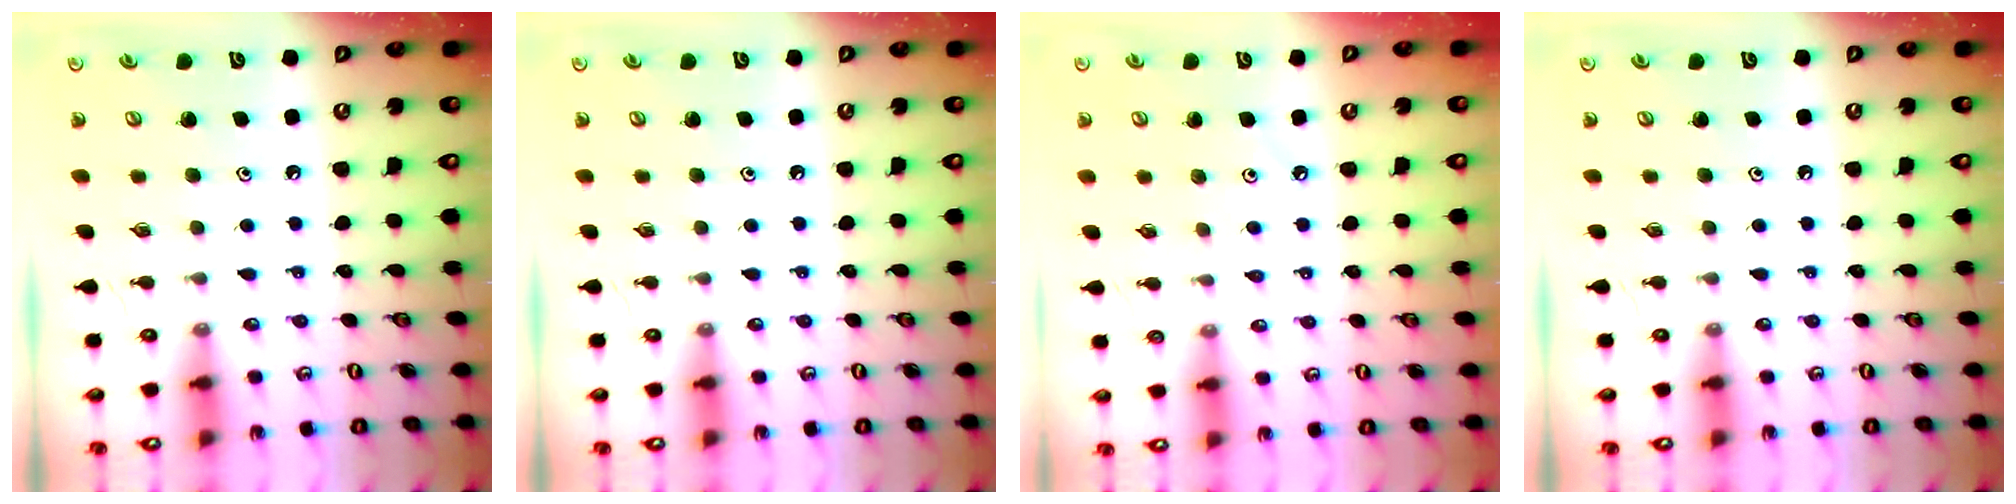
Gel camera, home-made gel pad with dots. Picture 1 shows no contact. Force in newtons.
{"total": 0.0}
{"total": 4.1, "press": 4.1, "slide": 0.5}
{"total": 0.0}